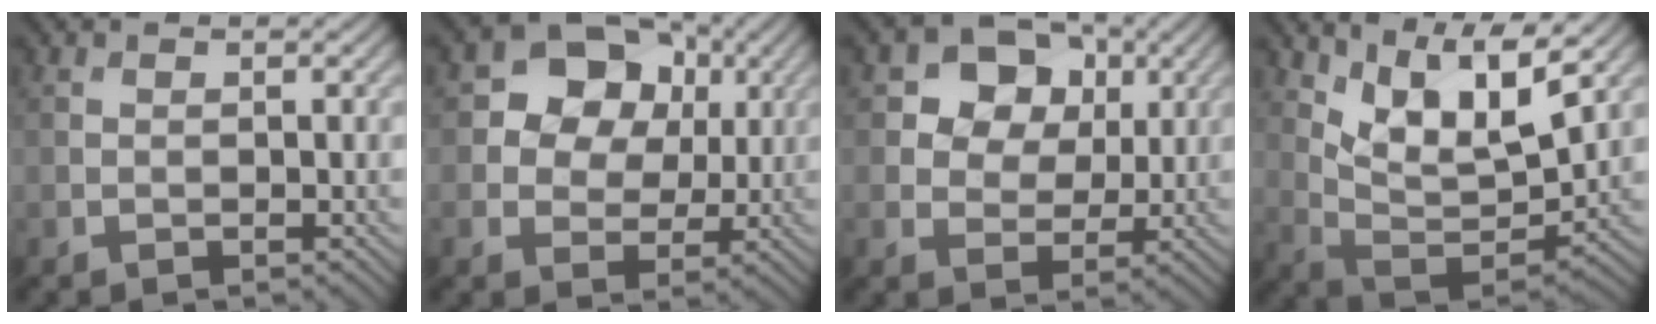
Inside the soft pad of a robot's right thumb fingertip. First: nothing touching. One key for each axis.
{"total": 10.2, "fx": 3.0, "fy": 8.3, "fz": 5.1, "tx": -0.104, "ty": 0.026, "tz": 0.032}
{"total": 9.3, "fx": 3.6, "fy": 7.4, "fz": 4.3, "tx": -0.100, "ty": 0.008, "tz": 0.056}
{"total": 11.6, "fx": 6.9, "fy": 4.0, "fz": 8.4, "tx": -0.190, "ty": -0.001, "tz": 0.124}